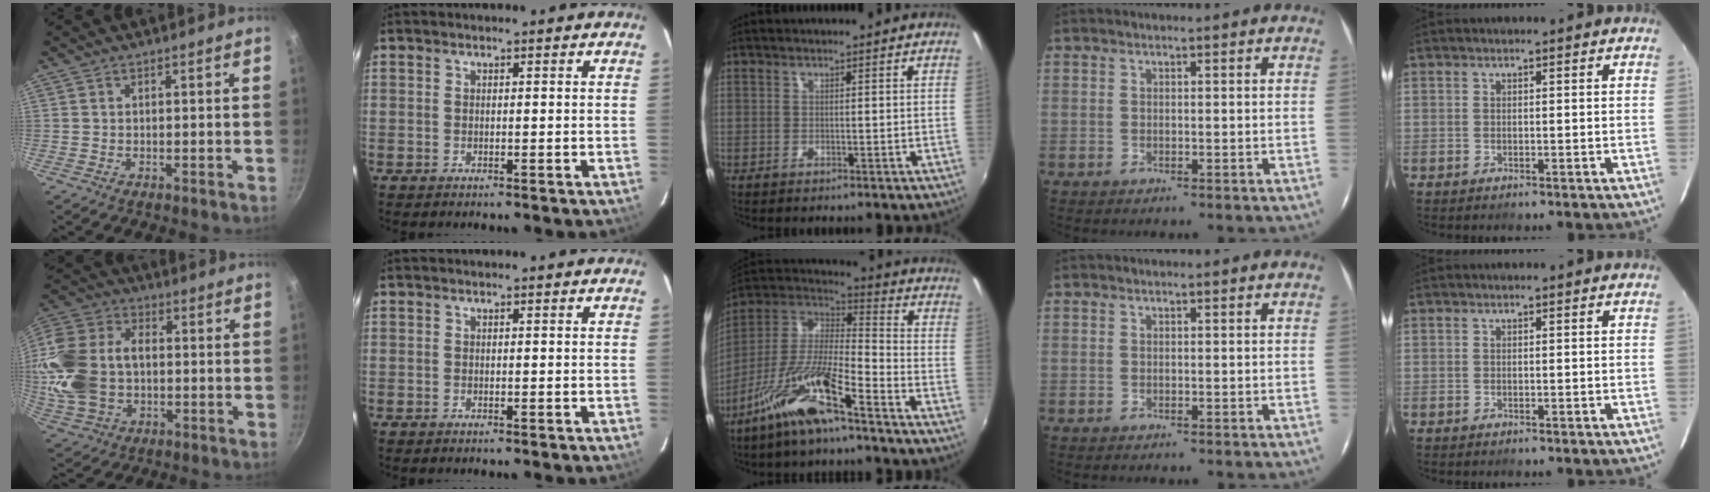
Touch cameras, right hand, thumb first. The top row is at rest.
{"thumb": {"total": 18.2, "force": [-0.6, 12.8, 13.0], "torque": [-0.258, 0.029, -0.010]}, "middle": {"total": 14.7, "force": [-9.6, 2.5, 10.8], "torque": [-0.208, 0.001, -0.190]}}